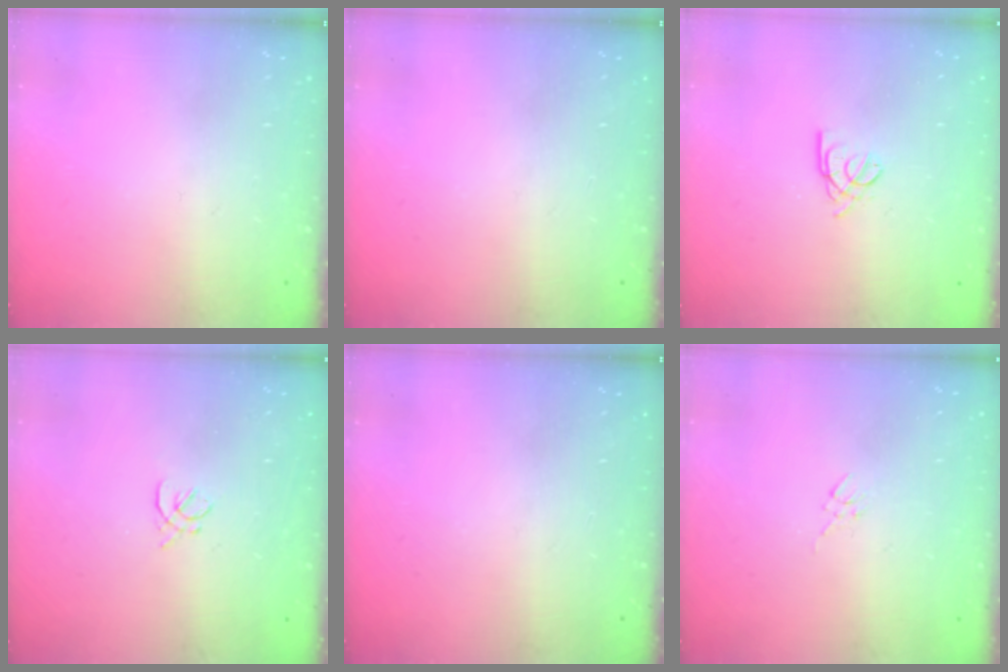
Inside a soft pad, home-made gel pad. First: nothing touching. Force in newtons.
{"total": 0.0}
{"total": 2.6, "press": 2.5, "slide": 0.5}
{"total": 2.1, "press": 2.0, "slide": 0.7}
{"total": 0.0}
{"total": 2.7, "press": 2.7, "slide": 0.5}